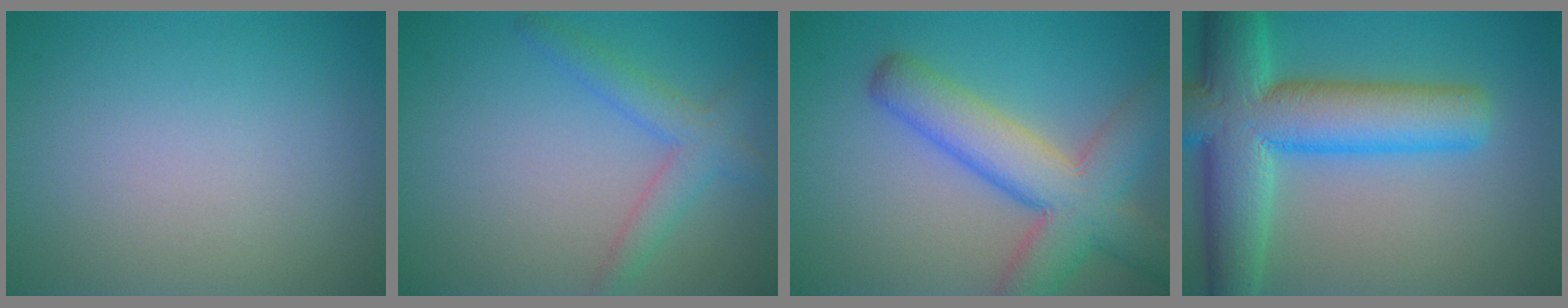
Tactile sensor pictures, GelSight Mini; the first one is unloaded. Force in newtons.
{"total": 3.1, "press": 3.1, "slide": 0.1}
{"total": 8.1, "press": 8.1, "slide": 0.3}
{"total": 11.3, "press": 11.3, "slide": 0.7}